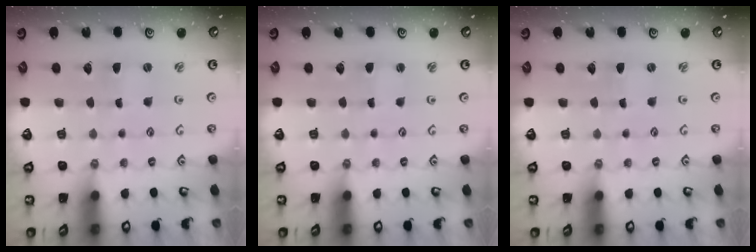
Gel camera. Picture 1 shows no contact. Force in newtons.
{"total": 1.1, "press": 1.1, "slide": 0.1}
{"total": 0.0}